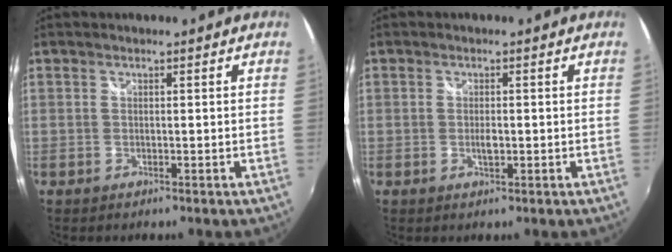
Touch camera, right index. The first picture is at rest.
{"total": 1.7, "force": [-0.3, 0.8, 1.5], "torque": [-0.025, -0.002, -0.006]}